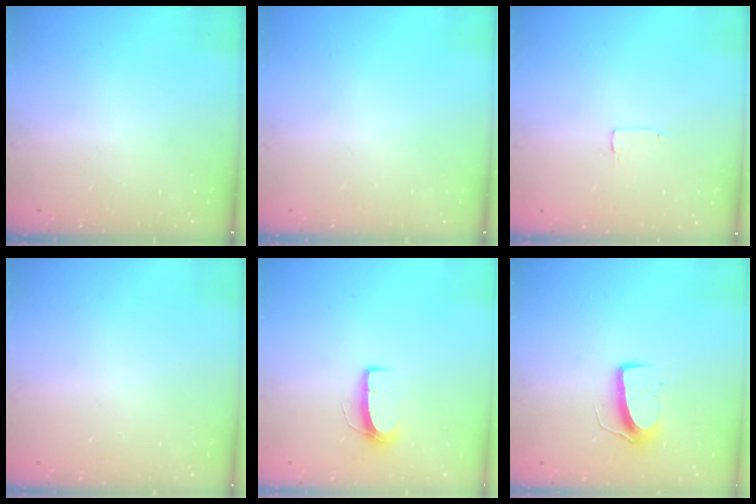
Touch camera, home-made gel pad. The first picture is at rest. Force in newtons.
{"total": 0.0}
{"total": 1.7, "press": 1.7, "slide": 0.1}
{"total": 0.0}
{"total": 7.0, "press": 7.0, "slide": 0.6}
{"total": 9.3, "press": 9.3, "slide": 0.5}